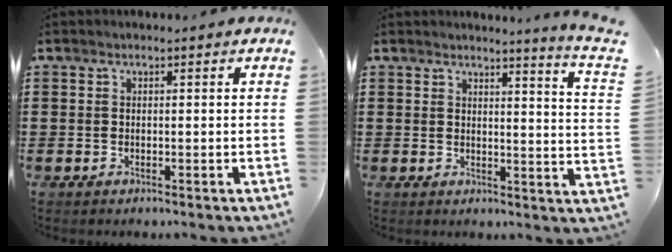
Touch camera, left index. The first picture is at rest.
{"total": 3.1, "force": [2.7, -1.4, 0.8], "torque": [-0.027, -0.028, 0.041]}